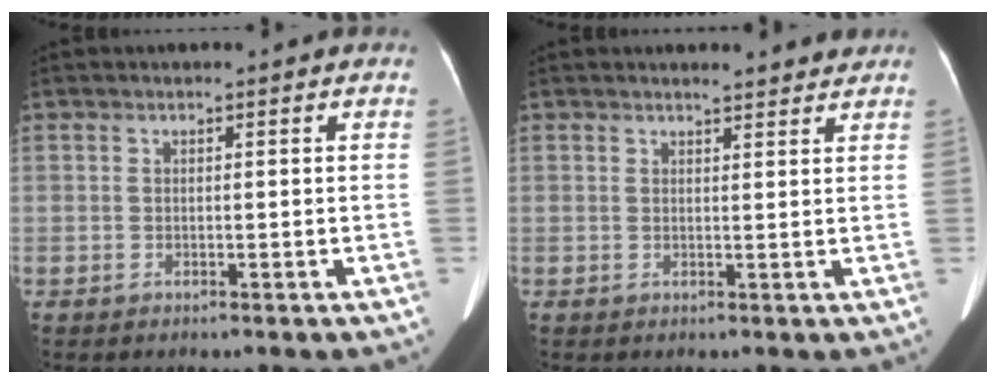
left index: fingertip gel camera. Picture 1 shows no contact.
{"total": 3.2, "force": [3.0, 0.6, 0.8], "torque": [-0.015, 0.003, 0.034]}